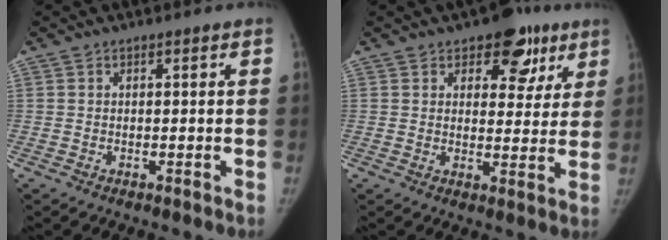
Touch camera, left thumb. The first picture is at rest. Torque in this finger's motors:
{"motor_torque": [0.33, 0.10, 0.75, -0.64, 0.13]}